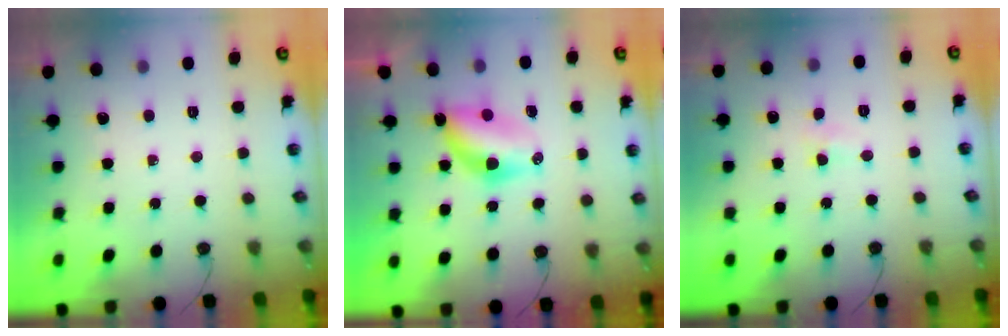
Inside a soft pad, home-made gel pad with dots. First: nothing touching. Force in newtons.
{"total": 7.7, "press": 7.2, "slide": 2.7}
{"total": 3.8, "press": 3.8, "slide": 0.7}